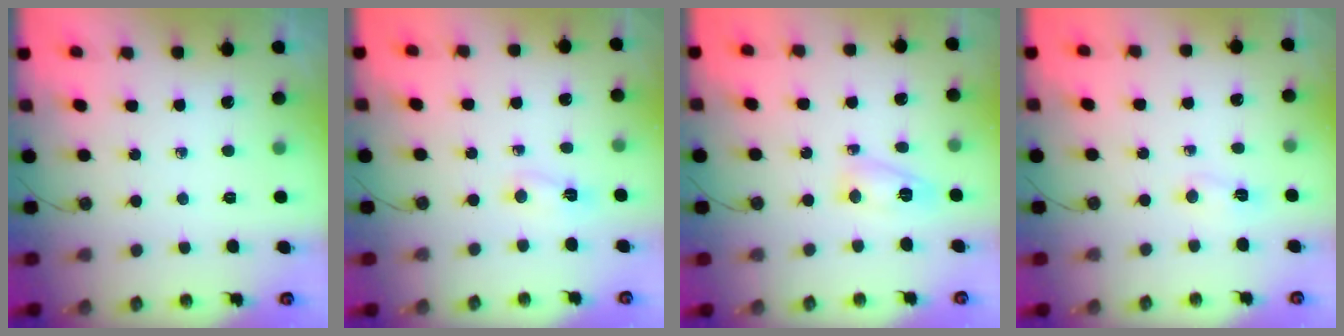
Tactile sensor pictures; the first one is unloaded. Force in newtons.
{"total": 2.1, "press": 2.0, "slide": 0.5}
{"total": 5.7, "press": 5.6, "slide": 0.5}
{"total": 3.5, "press": 3.1, "slide": 1.4}